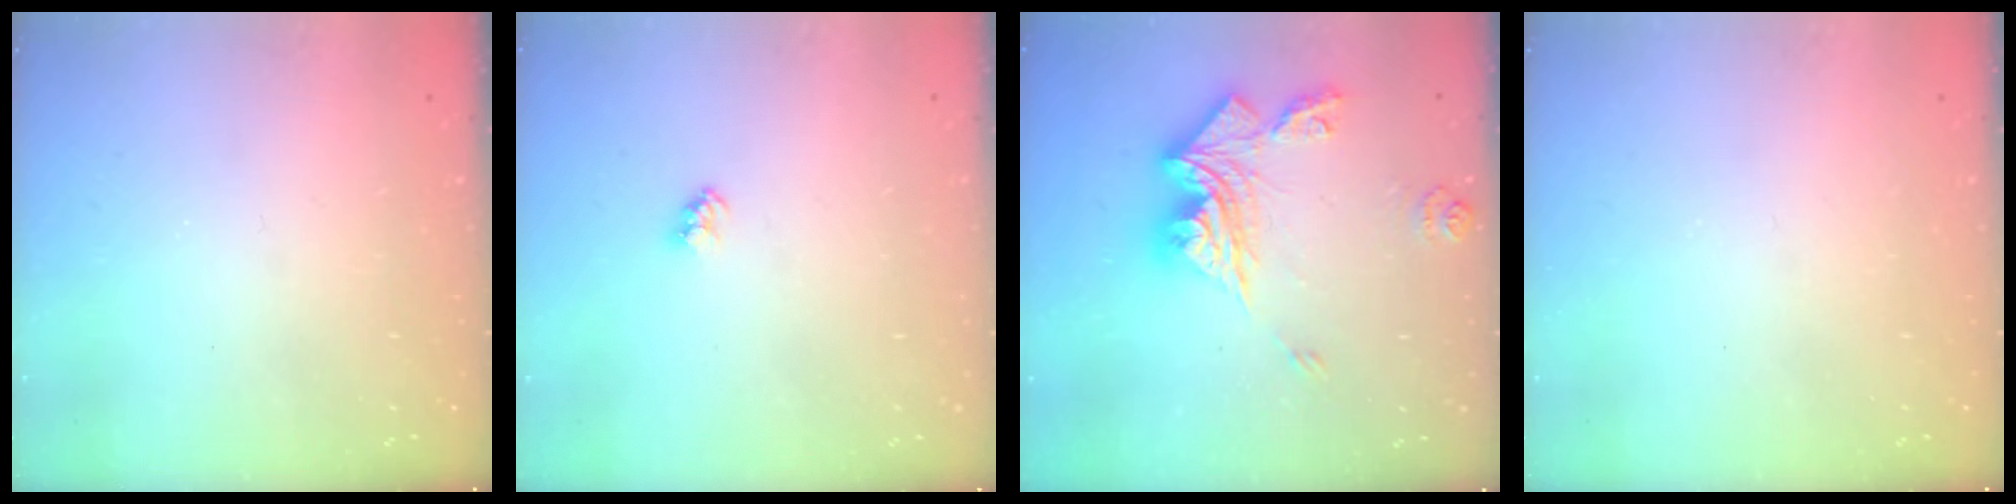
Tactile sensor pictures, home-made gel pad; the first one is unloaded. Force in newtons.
{"total": 2.5, "press": 2.5, "slide": 0.1}
{"total": 15.6, "press": 15.5, "slide": 1.8}
{"total": 0.0}